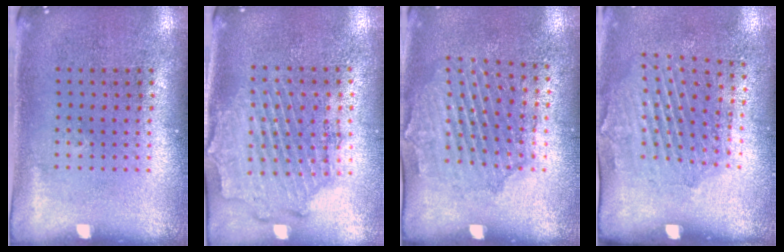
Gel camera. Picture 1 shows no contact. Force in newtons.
{"total": 1.9, "press": 1.7, "slide": 0.9}
{"total": 1.5, "press": 1.5, "slide": 0.4}
{"total": 1.9, "press": 1.2, "slide": 1.6}